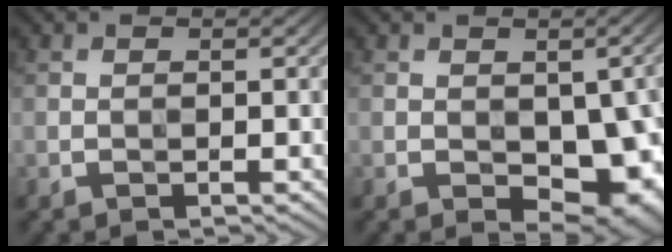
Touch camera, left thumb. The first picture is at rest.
{"total": 10.6, "force": [-2.5, 6.0, 8.3], "torque": [-0.110, -0.029, -0.028]}